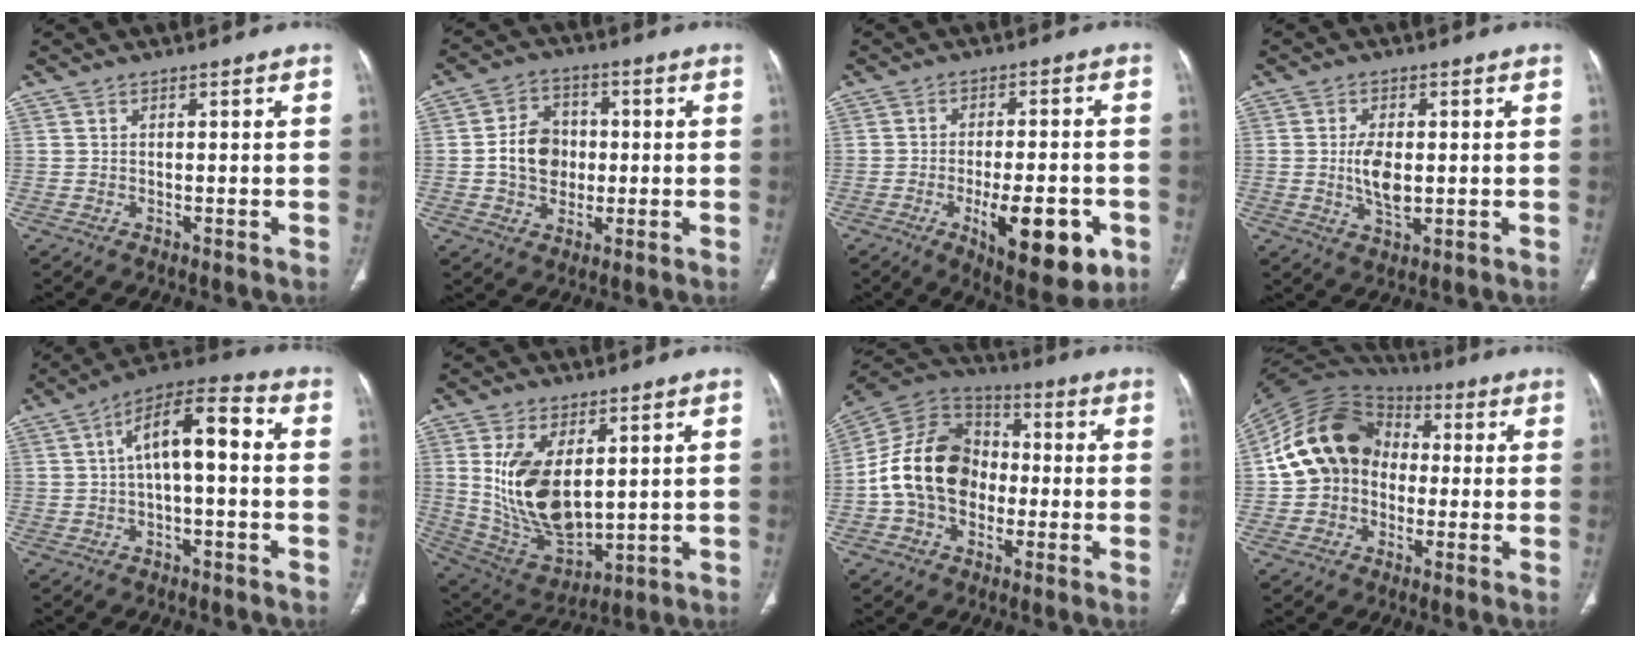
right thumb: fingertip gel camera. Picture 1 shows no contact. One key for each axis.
{"total": 9.4, "fx": -0.3, "fy": 7.6, "fz": 5.5, "tx": -0.068, "ty": 0.014, "tz": -0.009}
{"total": 14.7, "fx": -5.4, "fy": 5.5, "fz": 12.5, "tx": -0.166, "ty": 0.007, "tz": -0.068}
{"total": 6.2, "fx": -0.1, "fy": 3.2, "fz": 5.3, "tx": -0.099, "ty": -0.006, "tz": 0.000}
{"total": 11.2, "fx": 0.8, "fy": 4.3, "fz": 10.3, "tx": -0.167, "ty": 0.042, "tz": 0.004}
{"total": 16.1, "fx": 3.1, "fy": 8.7, "fz": 13.2, "tx": -0.236, "ty": -0.021, "tz": 0.082}
{"total": 17.3, "fx": -1.9, "fy": 13.0, "fz": 11.2, "tx": -0.184, "ty": 0.037, "tz": -0.043}
{"total": 16.4, "fx": 0.0, "fy": 13.4, "fz": 9.4, "tx": -0.156, "ty": 0.034, "tz": -0.010}